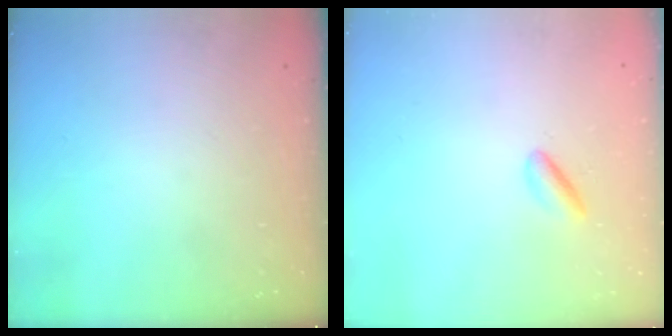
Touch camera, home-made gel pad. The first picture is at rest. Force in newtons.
{"total": 2.0, "press": 1.9, "slide": 0.5}